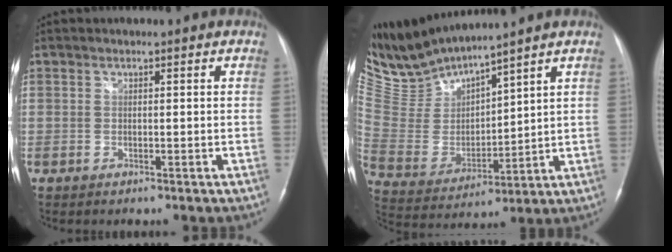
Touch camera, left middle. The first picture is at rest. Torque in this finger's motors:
{"motor_torque": [0.14, -0.58, -0.09, -0.01]}